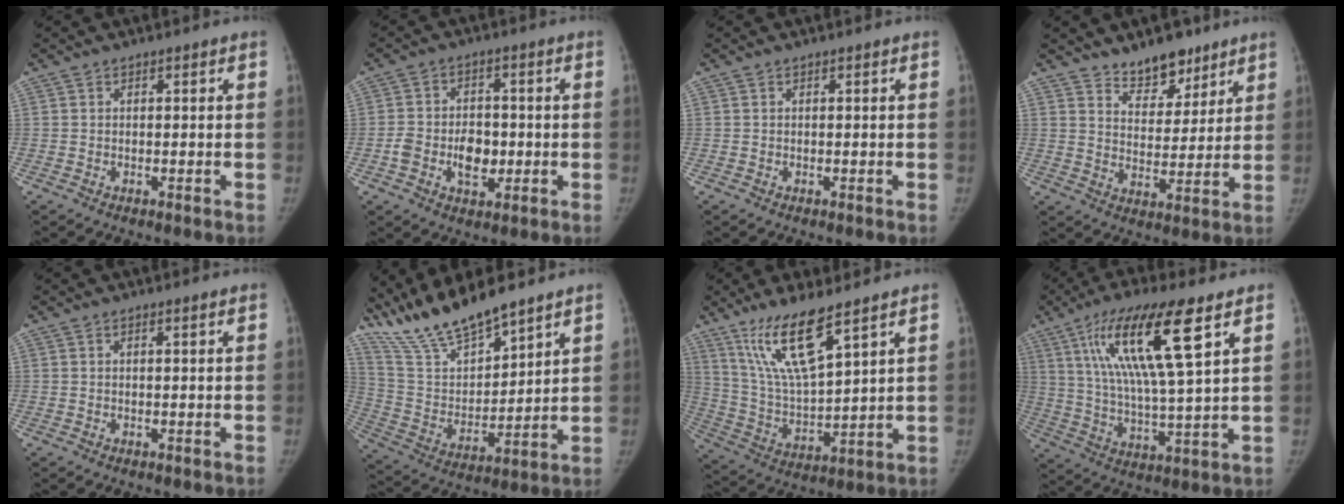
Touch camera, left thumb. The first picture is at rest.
{"total": 7.5, "force": [-1.6, 5.1, 5.3], "torque": [-0.069, 0.011, -0.023]}
{"total": 0.0}
{"total": 8.9, "force": [7.0, 4.4, 3.3], "torque": [-0.018, -0.050, 0.117]}
{"total": 0.8, "force": [0.5, -0.2, 0.6], "torque": [-0.018, -0.001, 0.013]}
{"total": 16.1, "force": [13.9, 3.5, 7.3], "torque": [-0.120, -0.062, 0.273]}
{"total": 14.0, "force": [9.2, 2.9, 10.2], "torque": [-0.190, -0.051, 0.194]}
{"total": 18.3, "force": [8.3, 3.0, 16.0], "torque": [-0.302, -0.028, 0.148]}